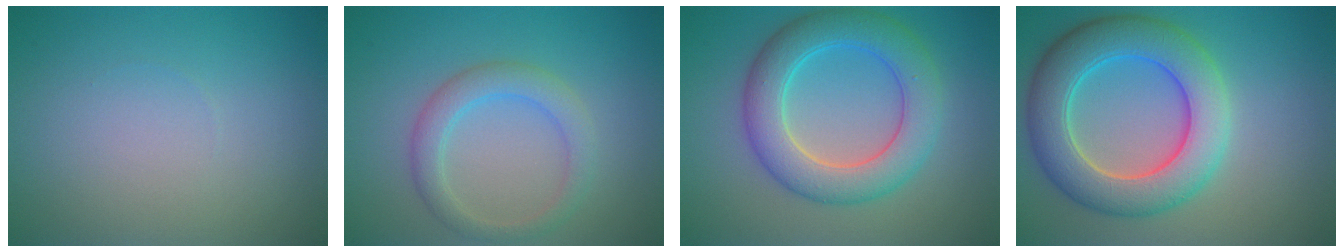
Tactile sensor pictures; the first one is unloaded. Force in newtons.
{"total": 3.0, "press": 3.0, "slide": 0.1}
{"total": 6.6, "press": 6.6, "slide": 0.4}
{"total": 8.1, "press": 8.1, "slide": 0.3}